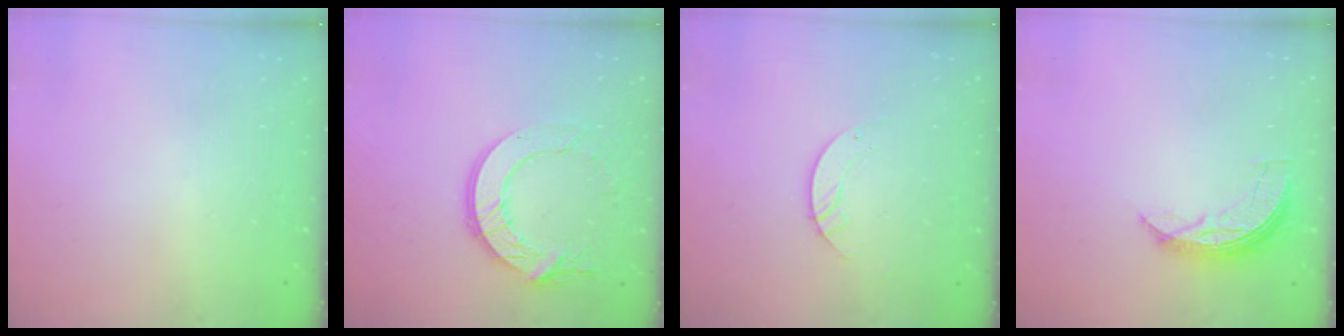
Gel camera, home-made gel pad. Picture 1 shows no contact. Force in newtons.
{"total": 12.6, "press": 12.6, "slide": 1.1}
{"total": 3.3, "press": 3.3, "slide": 0.2}
{"total": 6.9, "press": 6.9, "slide": 0.3}